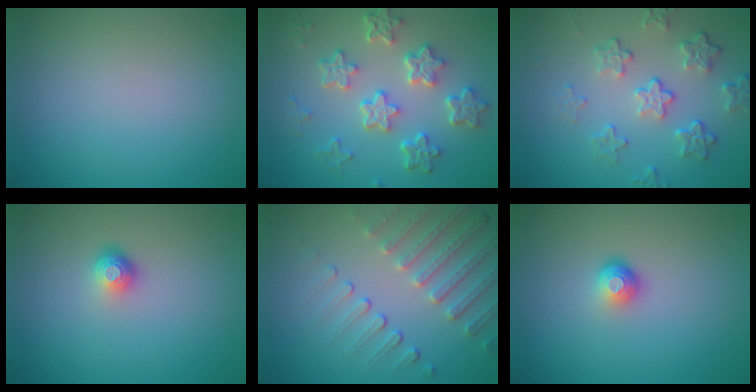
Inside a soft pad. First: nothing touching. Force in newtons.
{"total": 6.0, "press": 4.6, "slide": 3.8}
{"total": 4.6, "press": 3.4, "slide": 3.1}
{"total": 1.8, "press": 1.2, "slide": 1.3}
{"total": 4.7, "press": 3.7, "slide": 3.0}
{"total": 1.8, "press": 1.2, "slide": 1.4}